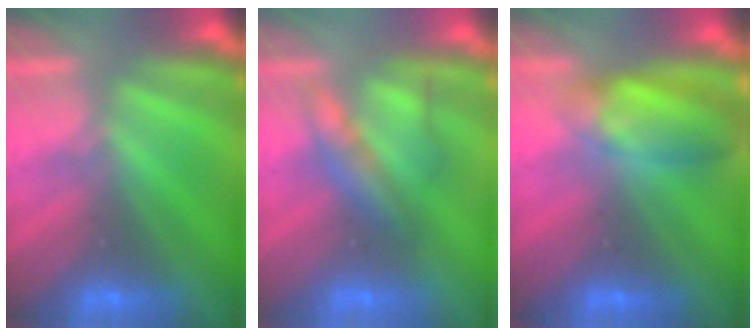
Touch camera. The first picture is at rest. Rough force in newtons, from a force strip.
{"total": 2.2}
{"total": 7.5}